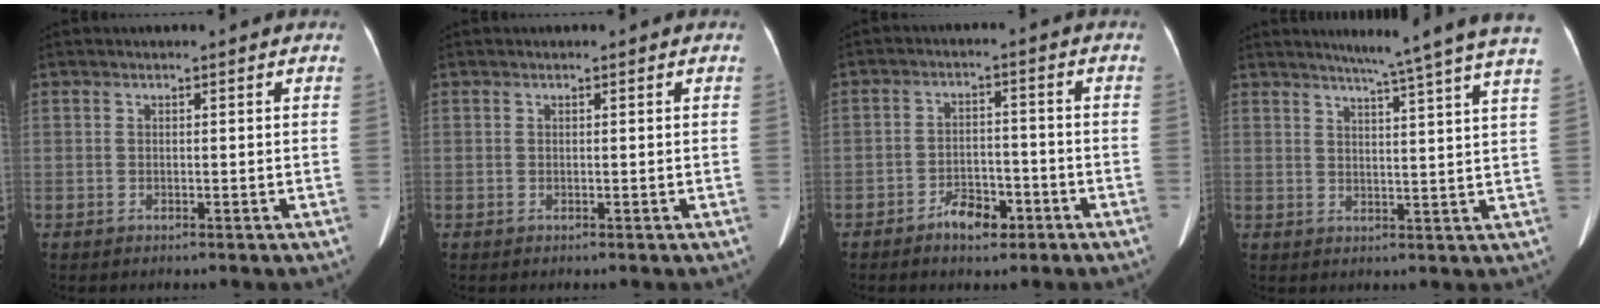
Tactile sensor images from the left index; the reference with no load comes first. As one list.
[{"total": 0.0}, {"total": 5.1, "force": [-3.5, 2.5, 2.9], "torque": [-0.052, 0.006, -0.055]}, {"total": 14.9, "force": [12.6, -2.0, 7.6], "torque": [-0.109, -0.032, 0.140]}]